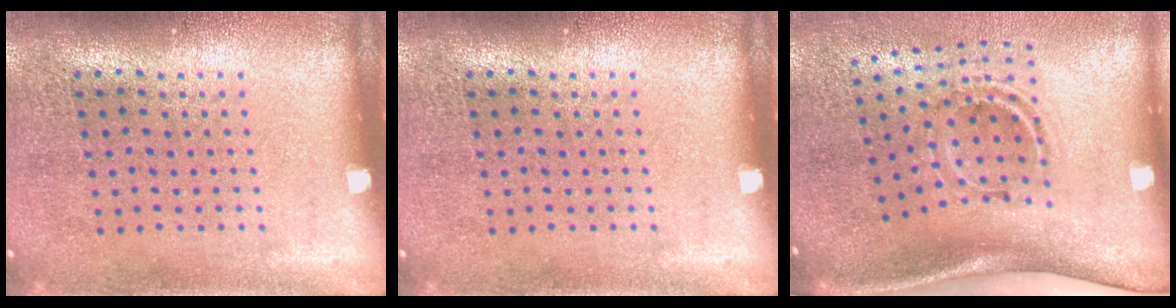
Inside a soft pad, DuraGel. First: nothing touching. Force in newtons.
{"total": 0.0}
{"total": 2.2, "press": 1.2, "slide": 1.8}